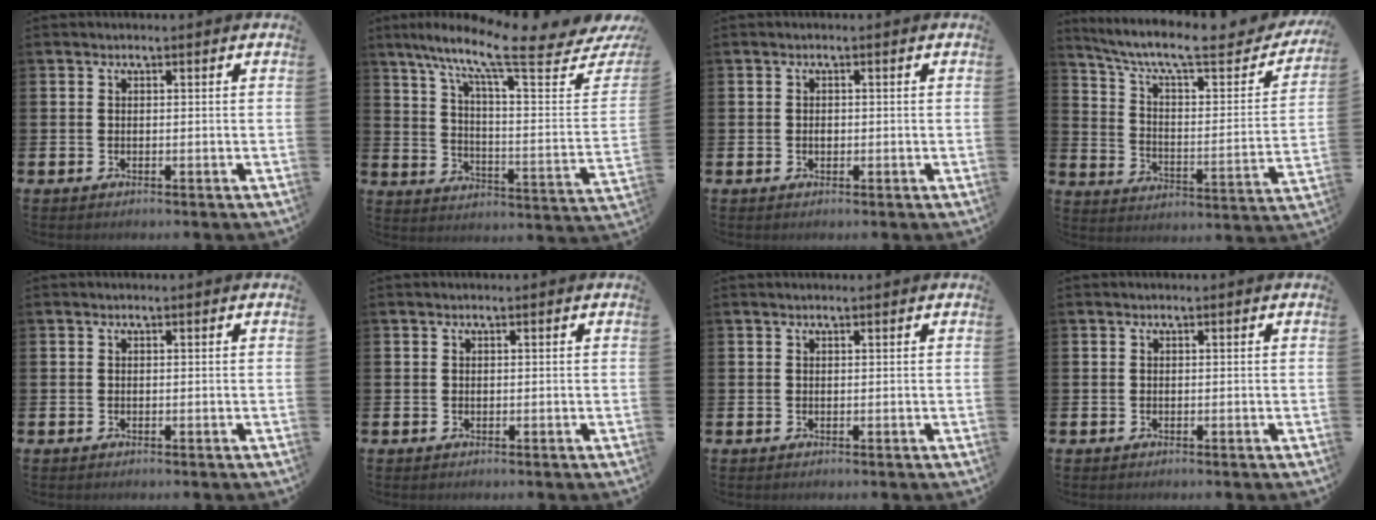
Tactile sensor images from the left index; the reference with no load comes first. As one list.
[{"total": 11.9, "force": [9.0, 1.8, 7.5], "torque": [-0.142, -0.078, 0.136]}, {"total": 0.8, "force": [-0.1, 0.6, 0.6], "torque": [-0.004, 0.001, -0.005]}, {"total": 9.0, "force": [7.3, 2.1, 4.8], "torque": [-0.112, -0.053, 0.115]}, {"total": 0.0}, {"total": 0.0}, {"total": 0.0}, {"total": 0.0}]